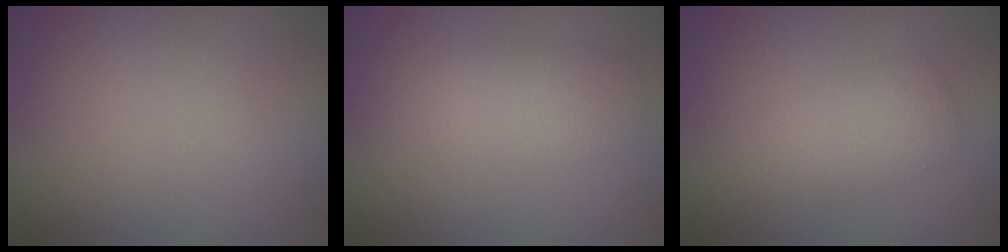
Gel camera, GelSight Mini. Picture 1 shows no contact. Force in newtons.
{"total": 3.0, "press": 3.0, "slide": 0.1}
{"total": 2.9, "press": 2.9, "slide": 0.0}